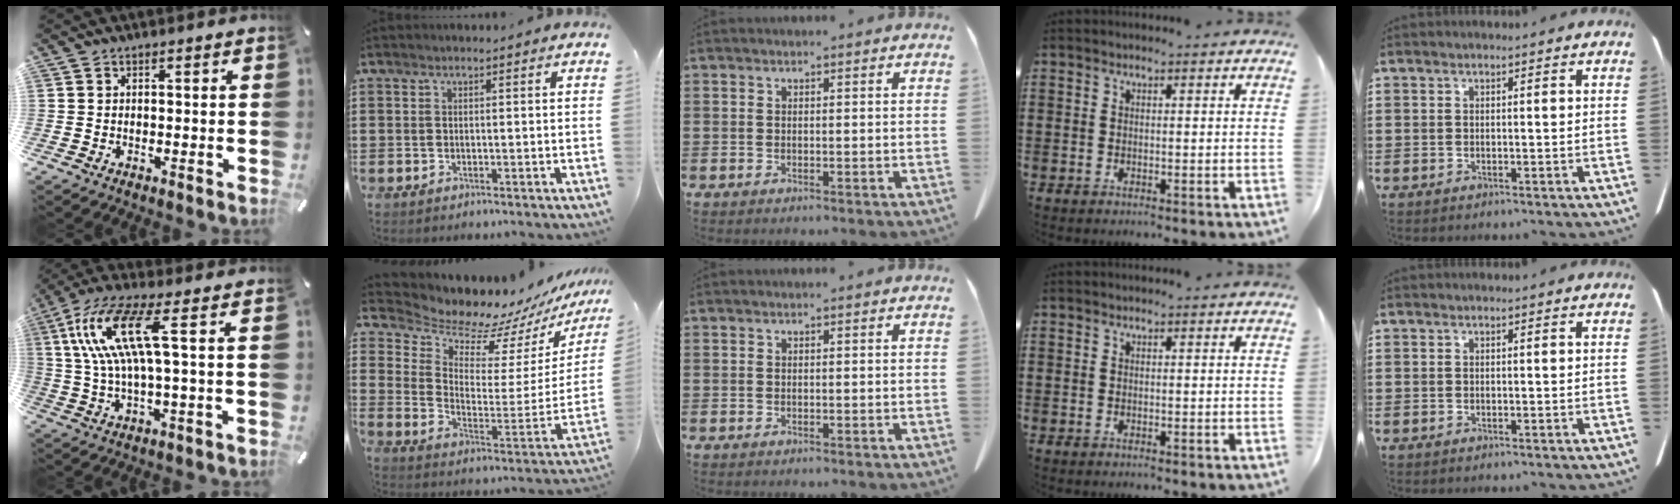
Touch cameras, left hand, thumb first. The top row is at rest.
{"thumb": {"total": 14.5, "force": [3.3, 2.8, 13.8], "torque": [-0.298, -0.012, 0.043]}, "index": {"total": 7.8, "force": [7.4, 2.3, 0.5], "torque": [-0.044, -0.074, 0.124]}}